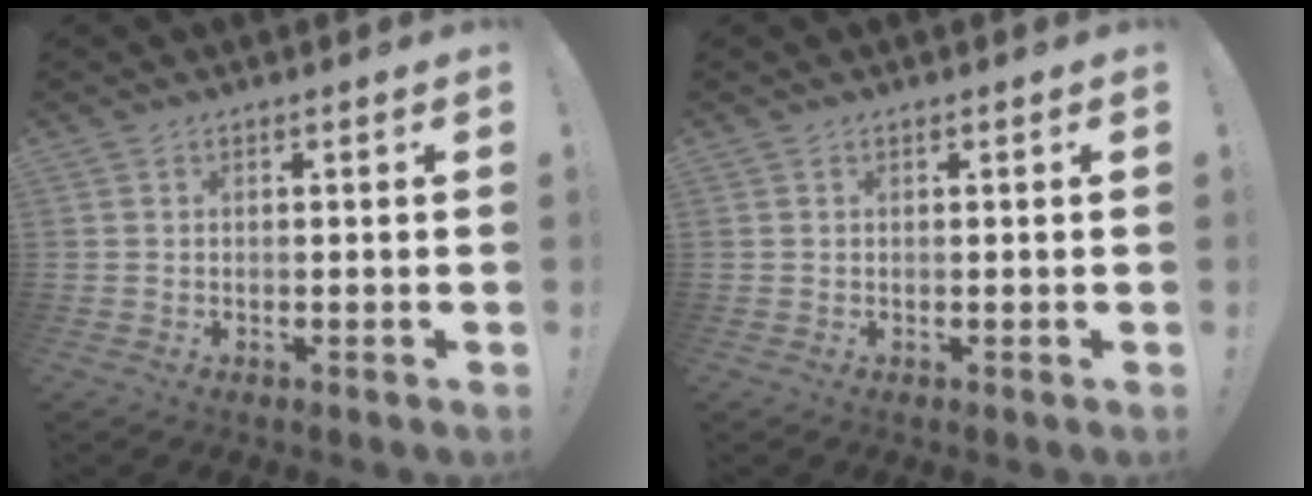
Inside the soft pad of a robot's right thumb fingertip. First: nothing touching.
{"total": 0.0}